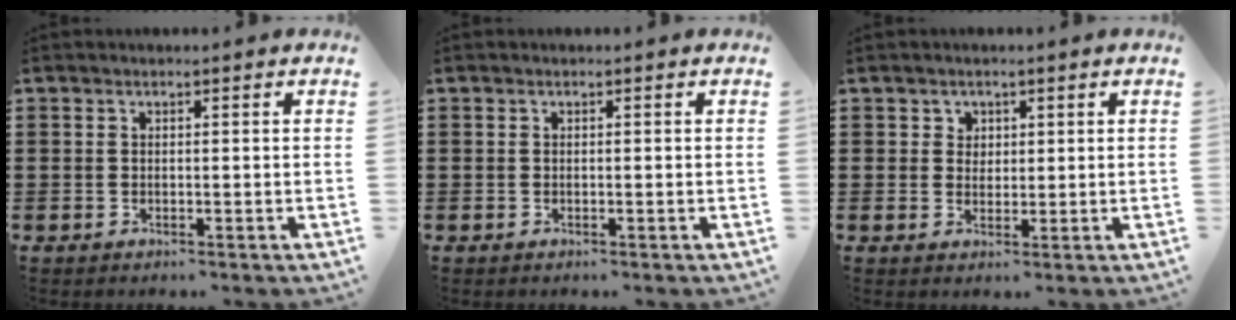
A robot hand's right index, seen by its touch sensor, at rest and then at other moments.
{"total": 0.0}
{"total": 1.9, "force": [0.8, 1.7, 0.2], "torque": [-0.011, 0.009, 0.014]}